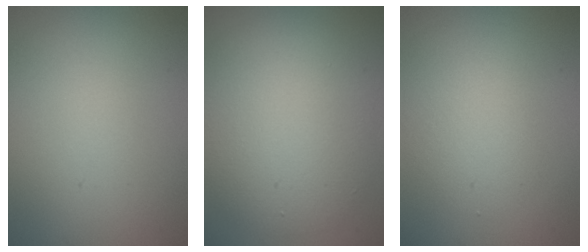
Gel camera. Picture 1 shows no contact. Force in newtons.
{"total": 7.5, "press": 7.5, "slide": 0.3}
{"total": 2.3, "press": 2.3, "slide": 0.1}